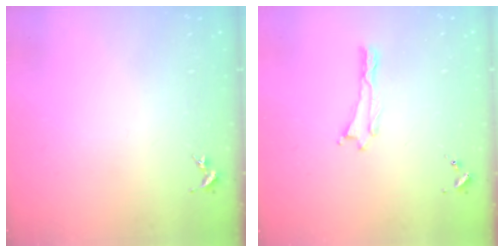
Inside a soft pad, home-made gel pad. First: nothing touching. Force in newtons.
{"total": 0.0}